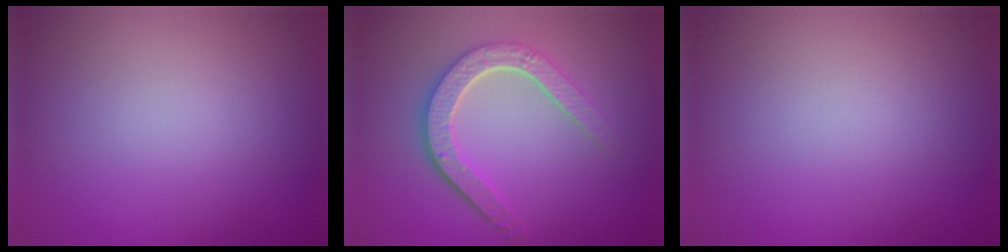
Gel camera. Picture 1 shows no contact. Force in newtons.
{"total": 4.7, "press": 3.7, "slide": 2.9}
{"total": 0.0}